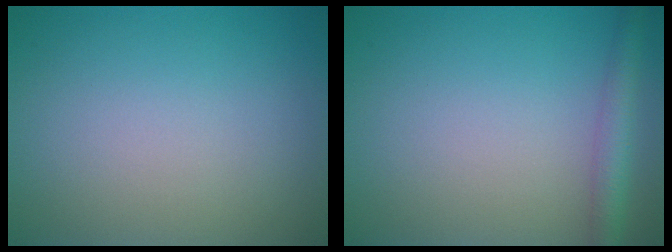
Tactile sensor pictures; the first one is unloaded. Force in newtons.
{"total": 2.9, "press": 2.9, "slide": 0.1}